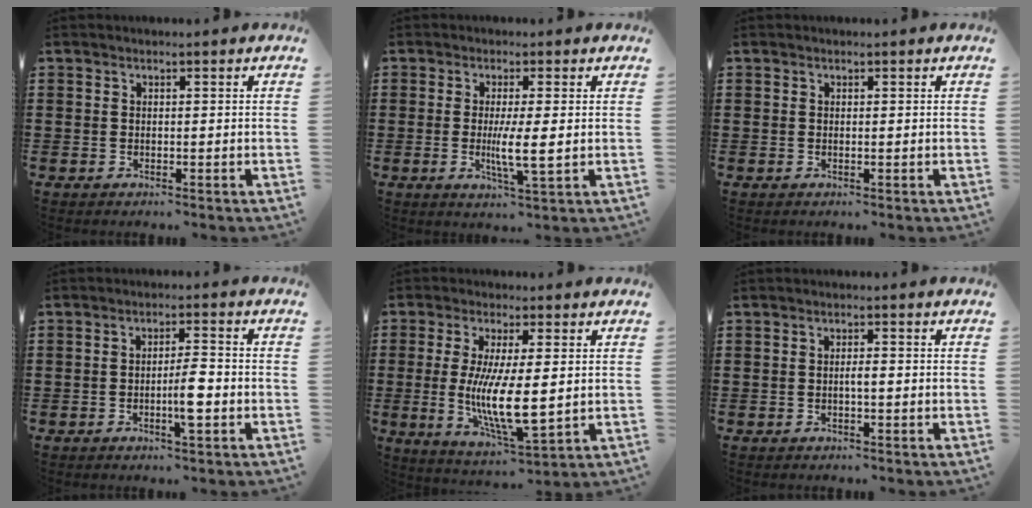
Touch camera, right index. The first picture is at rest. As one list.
[{"total": 4.9, "force": [-0.3, 0.4, 4.9], "torque": [-0.087, -0.007, -0.007]}, {"total": 0.0}, {"total": 4.6, "force": [-1.4, 0.8, 4.3], "torque": [-0.080, 0.000, -0.028]}, {"total": 10.0, "force": [-0.2, 2.6, 9.7], "torque": [-0.194, -0.019, -0.006]}, {"total": 1.4, "force": [-0.3, 0.2, 1.3], "torque": [-0.025, -0.002, -0.005]}]